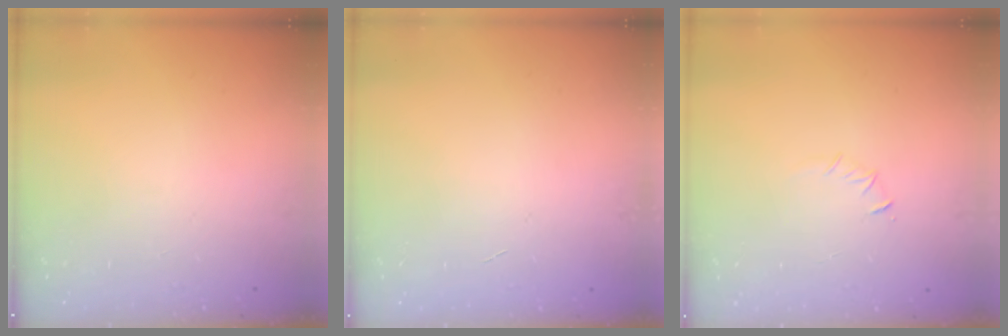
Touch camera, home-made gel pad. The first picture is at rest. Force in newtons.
{"total": 0.0}
{"total": 3.5, "press": 3.3, "slide": 1.1}